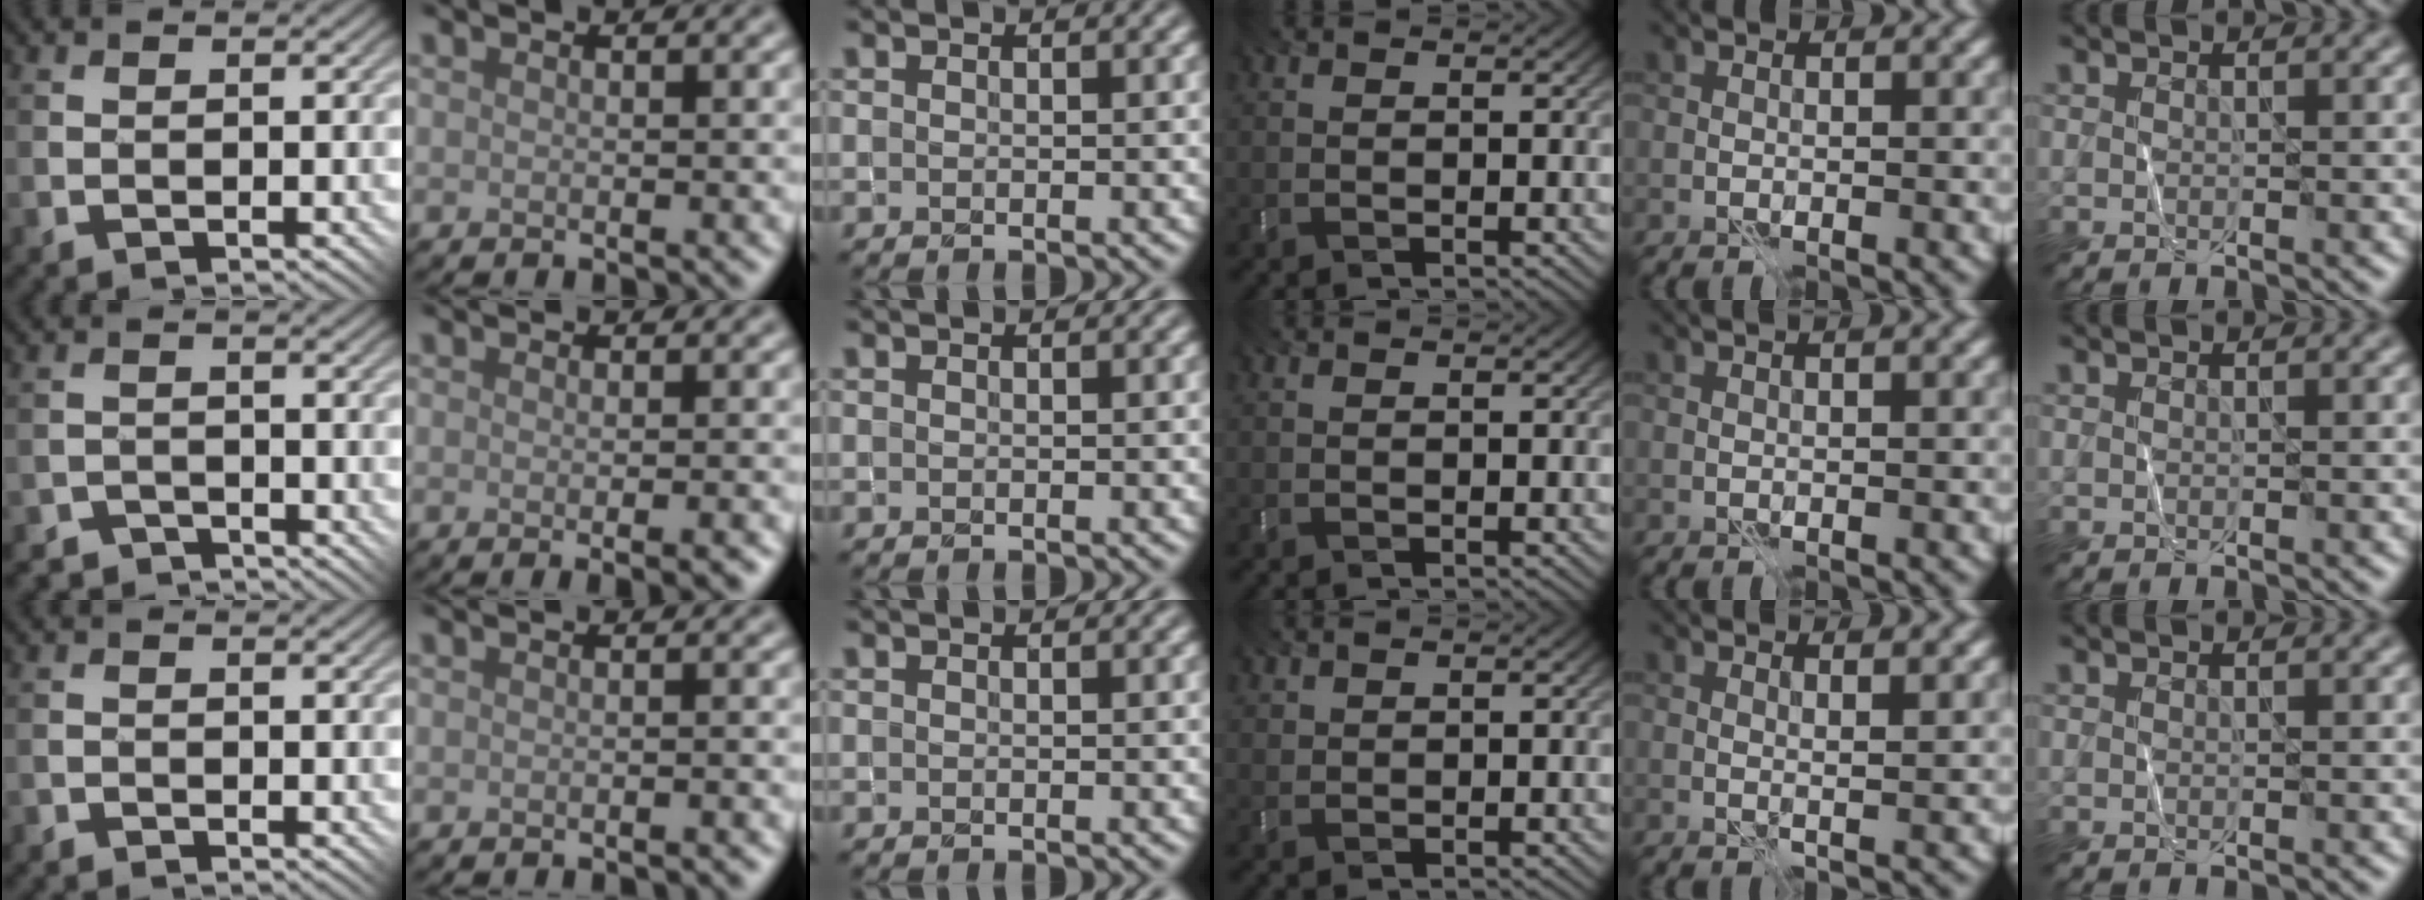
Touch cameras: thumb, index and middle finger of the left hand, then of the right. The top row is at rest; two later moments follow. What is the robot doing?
{"motion": "fold", "object": "shorts"}